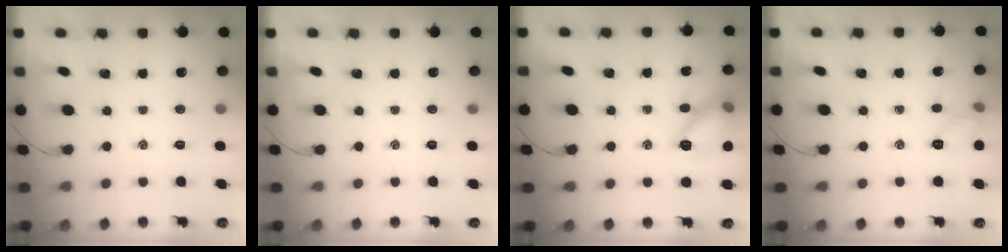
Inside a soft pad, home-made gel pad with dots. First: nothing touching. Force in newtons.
{"total": 0.0}
{"total": 12.3, "press": 12.3, "slide": 0.3}
{"total": 6.3, "press": 6.1, "slide": 1.8}